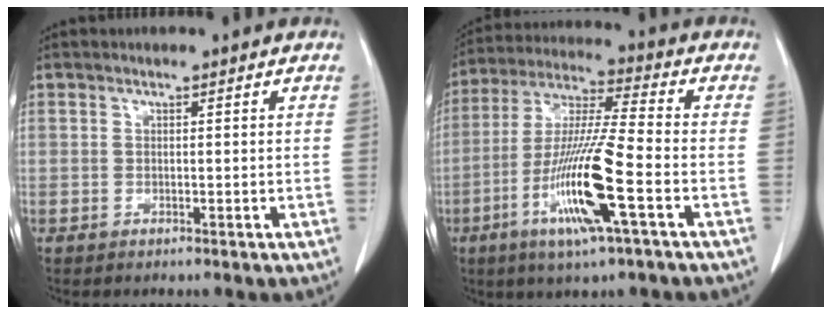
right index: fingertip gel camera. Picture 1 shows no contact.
{"total": 15.6, "force": [-5.7, 0.4, 14.5], "torque": [-0.294, -0.019, -0.109]}